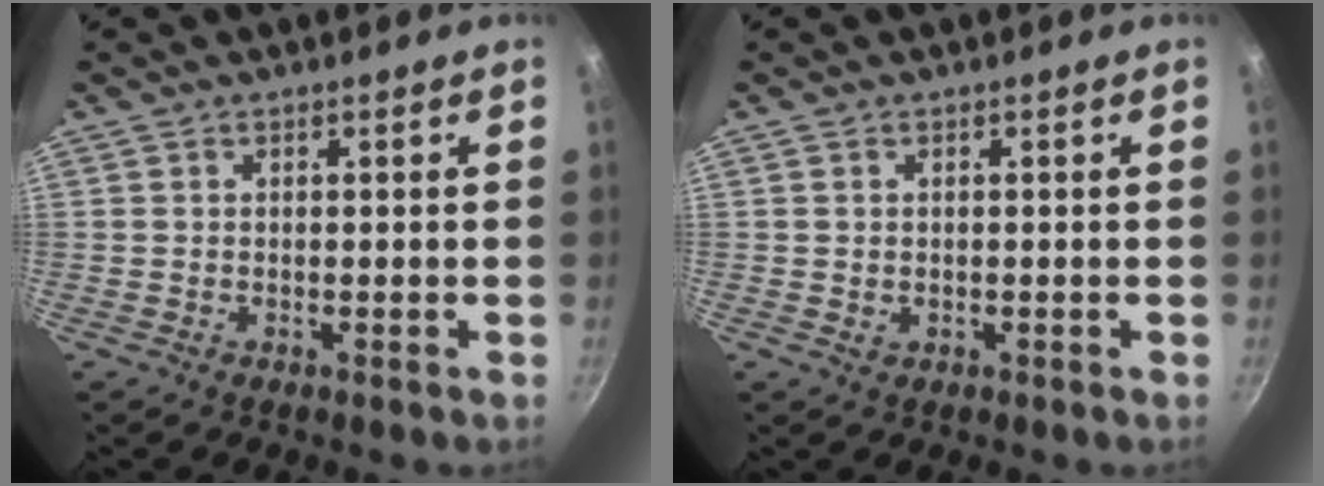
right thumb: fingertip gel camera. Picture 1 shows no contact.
{"total": 0.6, "force": [0.1, 0.6, 0.3], "torque": [-0.003, -0.003, 0.002]}